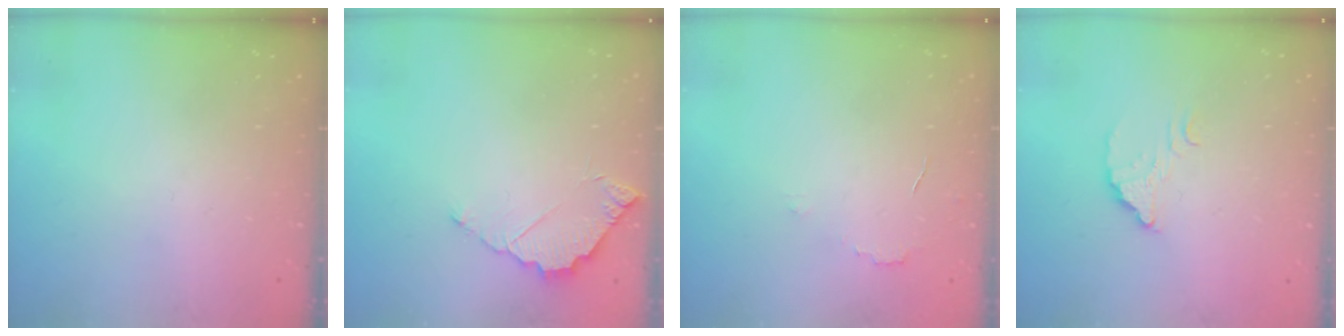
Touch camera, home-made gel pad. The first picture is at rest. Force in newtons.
{"total": 4.6, "press": 4.6, "slide": 0.4}
{"total": 2.9, "press": 2.9, "slide": 0.2}
{"total": 3.3, "press": 3.3, "slide": 0.0}